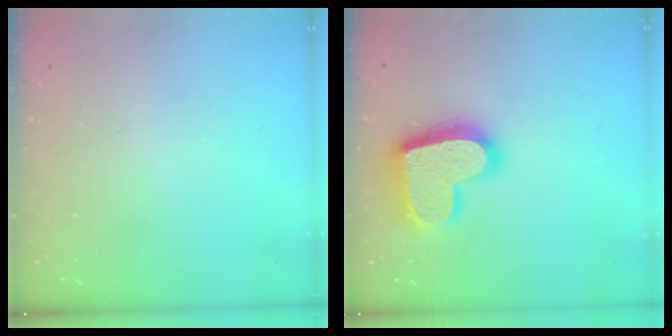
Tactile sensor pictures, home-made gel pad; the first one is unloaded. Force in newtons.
{"total": 19.1, "press": 19.0, "slide": 1.3}